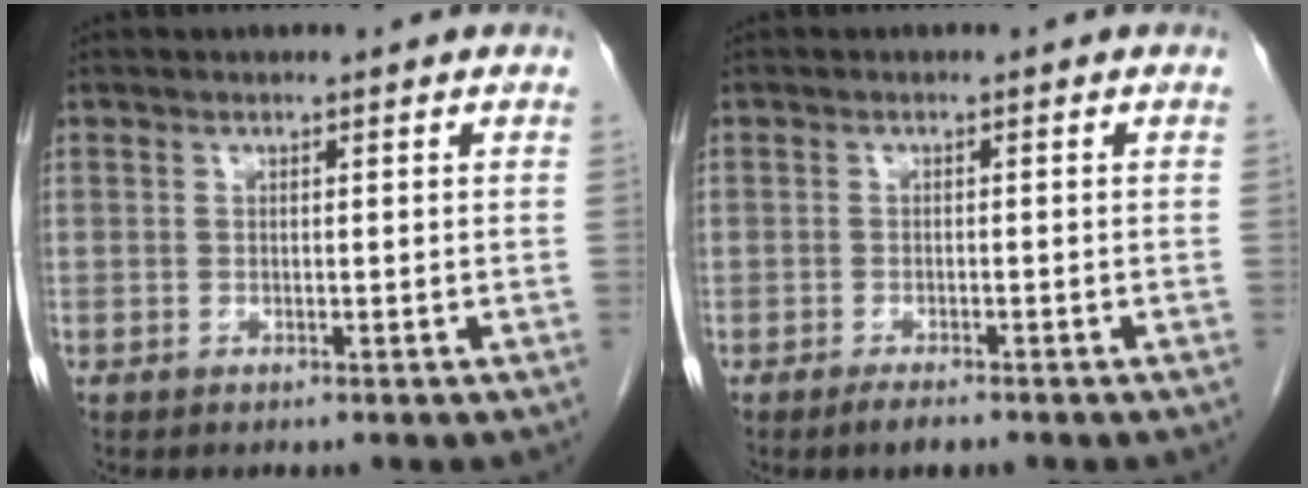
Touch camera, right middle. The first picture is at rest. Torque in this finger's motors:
{"motor_torque": [0.92, -0.54, 0.03, 0.07]}